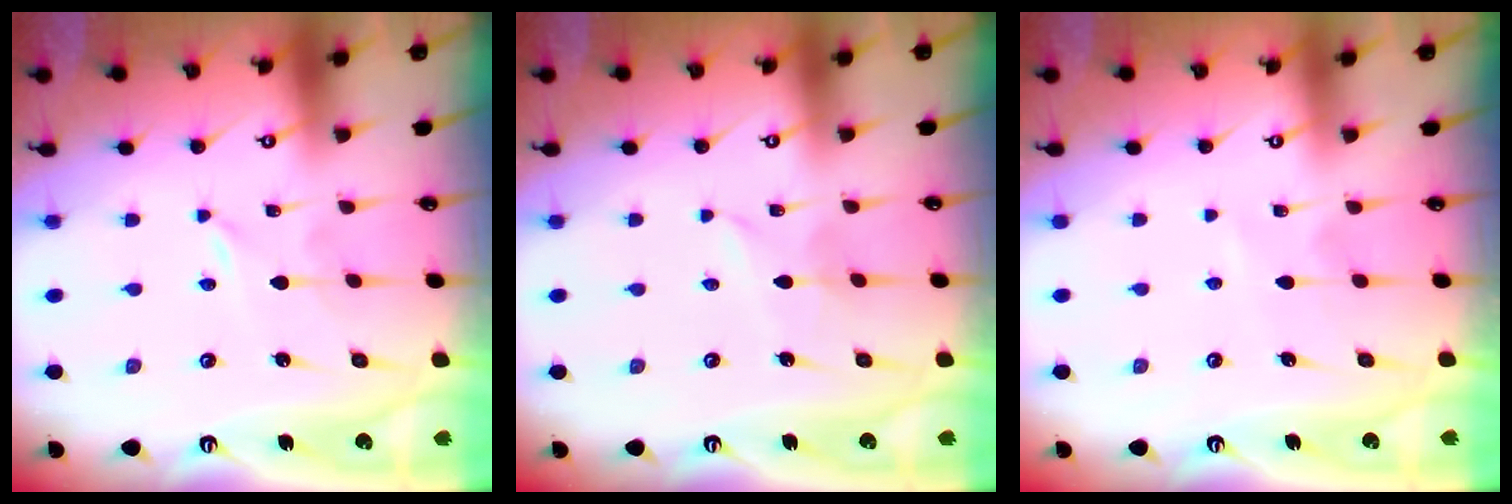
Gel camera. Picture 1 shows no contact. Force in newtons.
{"total": 2.6, "press": 2.6, "slide": 0.4}
{"total": 2.2, "press": 2.1, "slide": 0.3}